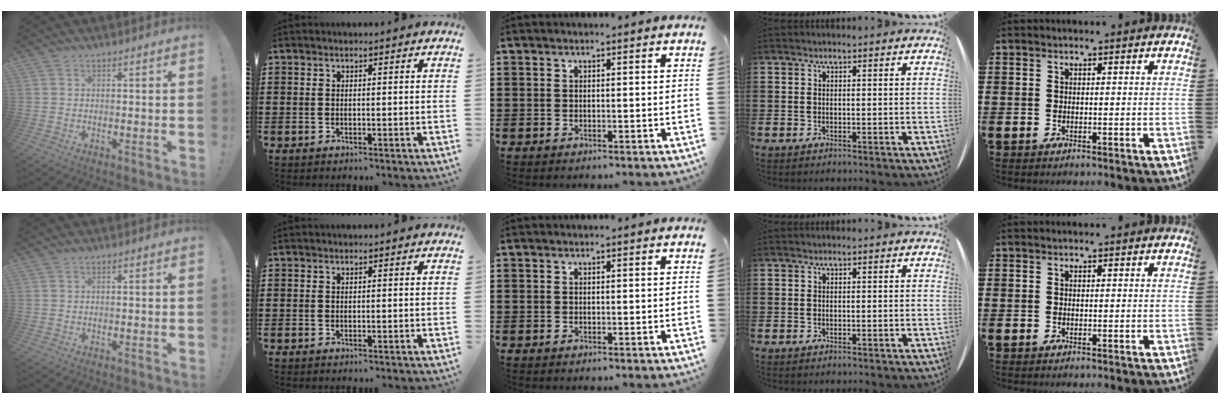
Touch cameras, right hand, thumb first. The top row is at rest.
{}